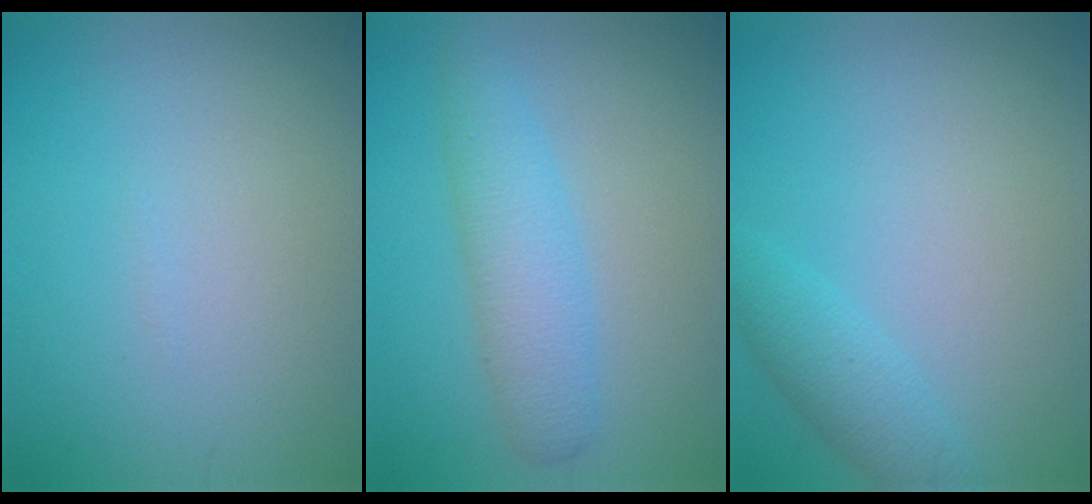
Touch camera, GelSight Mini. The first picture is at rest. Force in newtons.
{"total": 3.6, "press": 3.6, "slide": 0.0}
{"total": 2.4, "press": 2.4, "slide": 0.1}